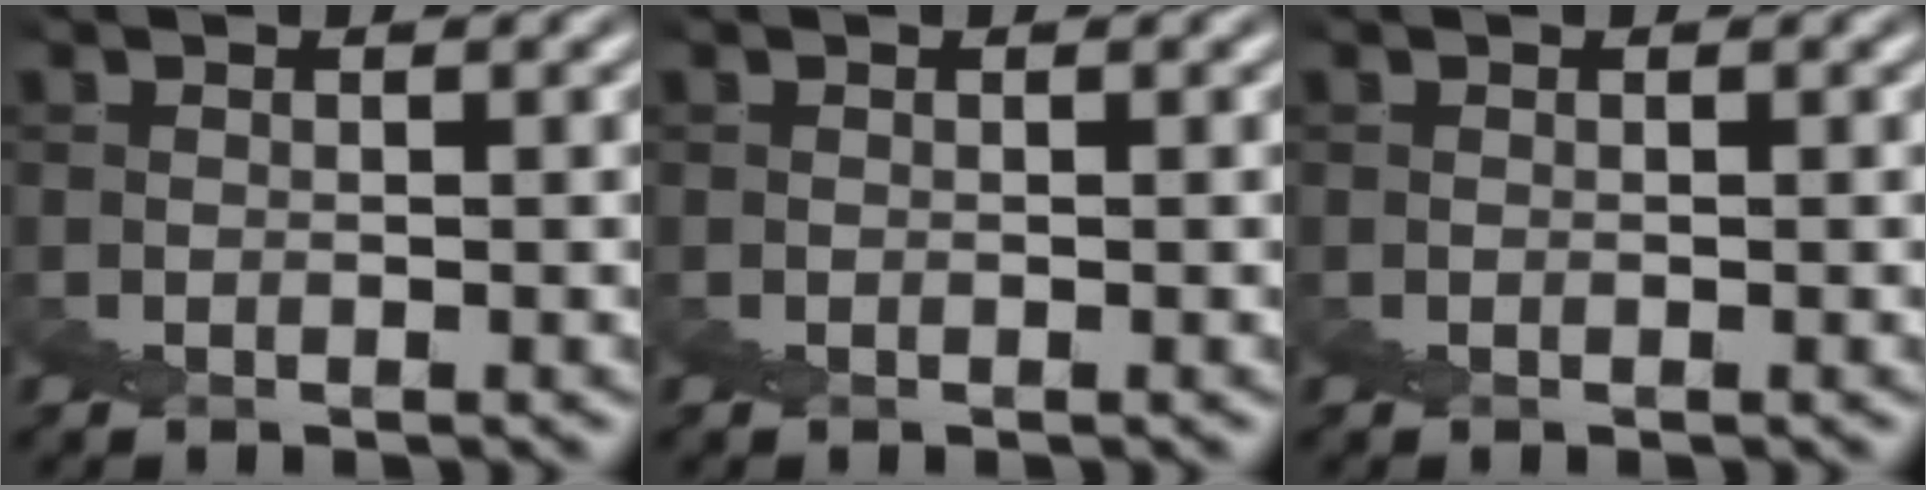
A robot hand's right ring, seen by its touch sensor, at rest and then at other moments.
{"total": 0.0}
{"total": 0.0}